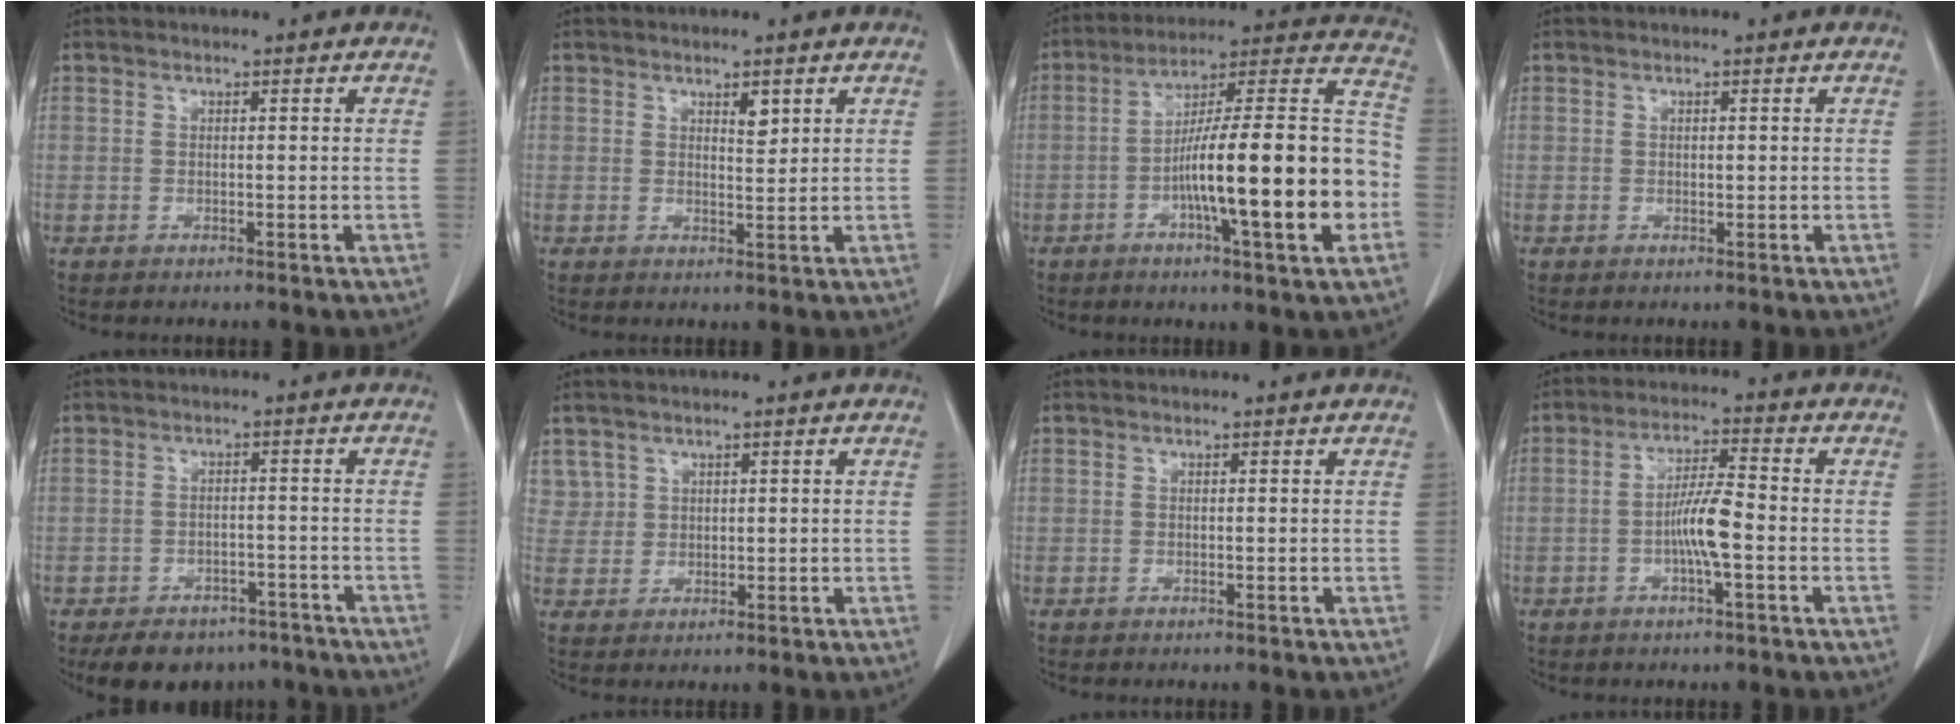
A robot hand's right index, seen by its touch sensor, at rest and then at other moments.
{"total": 2.2, "force": [1.3, 0.7, 1.6], "torque": [-0.028, -0.006, 0.022]}
{"total": 22.1, "force": [-5.4, 1.8, 21.4], "torque": [-0.299, 0.013, -0.085]}
{"total": 0.6, "force": [0.1, 0.3, 0.5], "torque": [-0.008, -0.001, 0.003]}
{"total": 9.8, "force": [-7.5, 5.6, 2.8], "torque": [-0.031, 0.003, -0.096]}
{"total": 3.2, "force": [1.9, 2.6, -0.1], "torque": [0.011, 0.006, 0.037]}
{"total": 0.0}
{"total": 6.1, "force": [-1.5, 0.5, 5.8], "torque": [-0.118, 0.006, -0.028]}